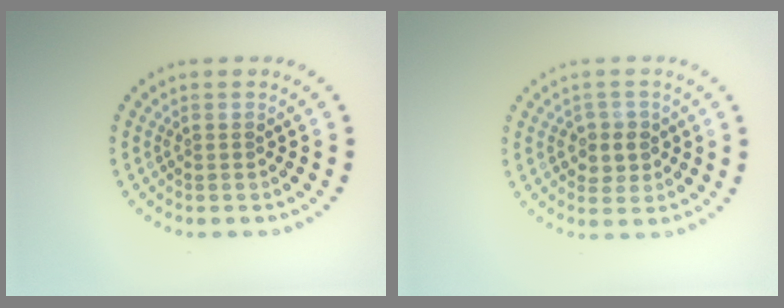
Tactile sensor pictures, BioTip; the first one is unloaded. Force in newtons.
{"total": 2.3, "press": 2.2, "slide": 0.7}